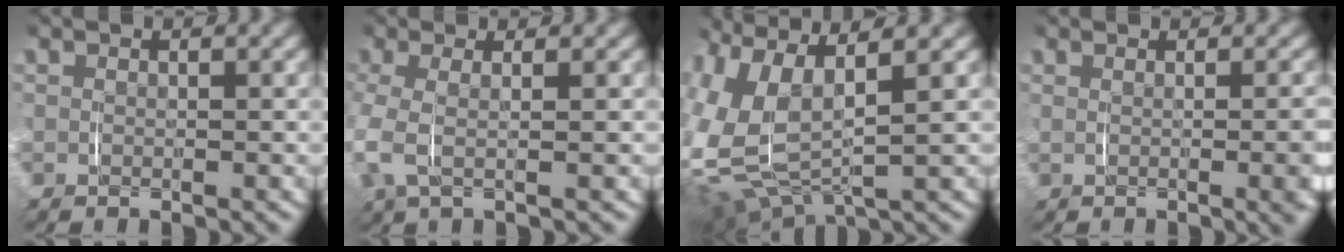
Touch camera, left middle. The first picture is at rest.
{"total": 3.6, "force": [-0.1, 1.7, 3.2], "torque": [-0.093, -0.008, 0.002]}
{"total": 13.2, "force": [0.9, 10.4, 8.1], "torque": [-0.238, -0.034, 0.019]}
{"total": 3.2, "force": [0.3, 0.4, 3.1], "torque": [-0.027, 0.005, 0.003]}